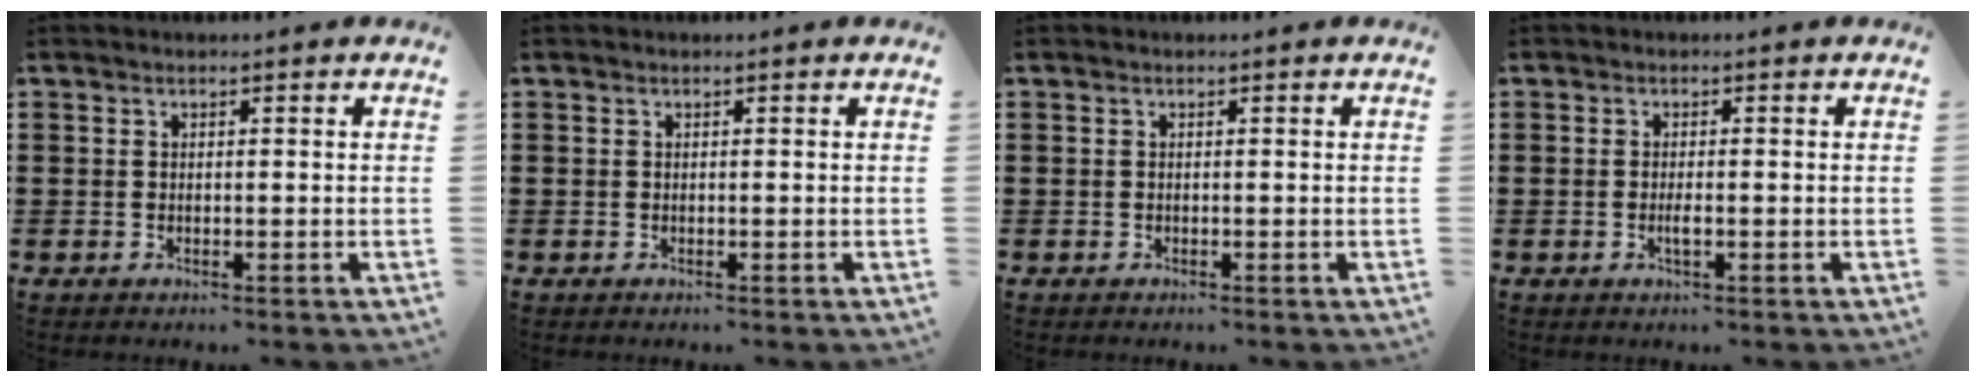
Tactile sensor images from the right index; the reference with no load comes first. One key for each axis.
{"total": 0.0}
{"total": 0.0}
{"total": 1.5, "fx": -0.4, "fy": 0.4, "fz": 1.4, "tx": -0.033, "ty": -0.004, "tz": -0.009}